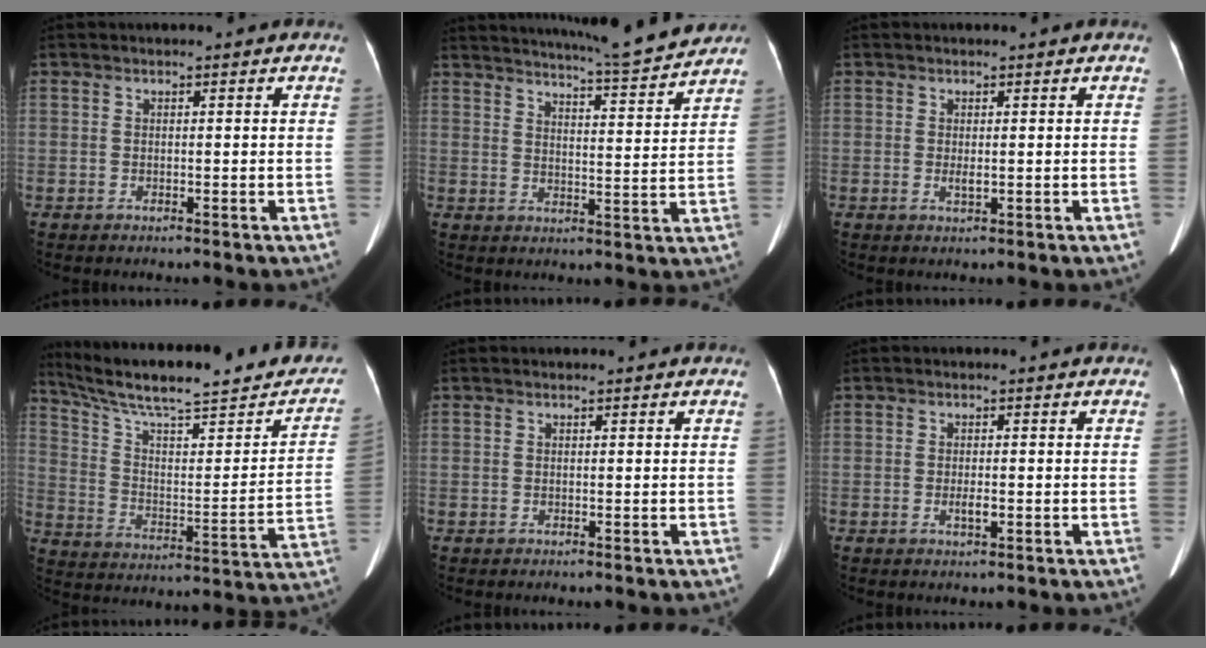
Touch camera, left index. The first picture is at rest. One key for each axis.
{"total": 14.0, "fx": 13.0, "fy": -0.1, "fz": 5.1, "tx": -0.085, "ty": -0.013, "tz": 0.176}
{"total": 1.3, "fx": 0.3, "fy": 0.3, "fz": 1.2, "tx": -0.024, "ty": -0.001, "tz": 0.007}
{"total": 26.1, "fx": 21.5, "fy": 4.4, "fz": 14.2, "tx": -0.221, "ty": -0.004, "tz": 0.305}
{"total": 0.7, "fx": 0.6, "fy": 0.0, "fz": 0.3, "tx": -0.004, "ty": 0.010, "tz": 0.012}
{"total": 1.3, "fx": -0.3, "fy": 0.3, "fz": 1.2, "tx": -0.025, "ty": -0.002, "tz": -0.004}